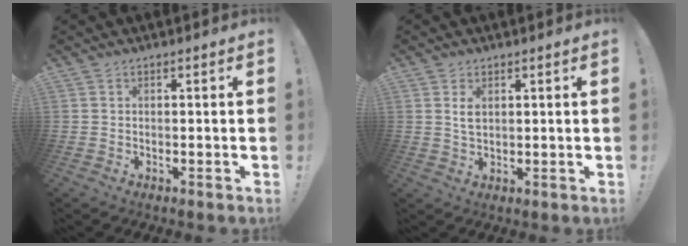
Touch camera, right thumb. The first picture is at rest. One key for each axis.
{"total": 3.2, "fx": 1.4, "fy": 1.9, "fz": 2.2, "tx": -0.024, "ty": -0.007, "tz": 0.020}